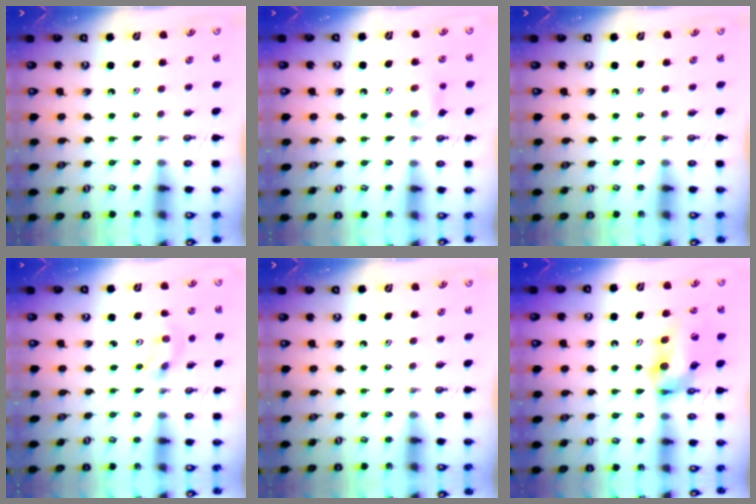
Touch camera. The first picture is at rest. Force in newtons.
{"total": 8.4, "press": 7.7, "slide": 3.3}
{"total": 0.0}
{"total": 3.6, "press": 2.9, "slide": 2.1}
{"total": 0.0}
{"total": 12.5, "press": 12.4, "slide": 1.6}